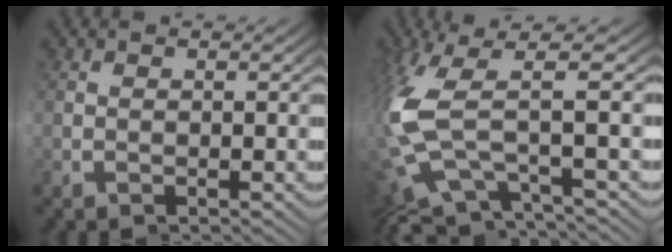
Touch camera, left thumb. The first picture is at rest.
{"total": 3.7, "force": [-1.3, -1.5, 3.2], "torque": [-0.115, 0.006, -0.009]}